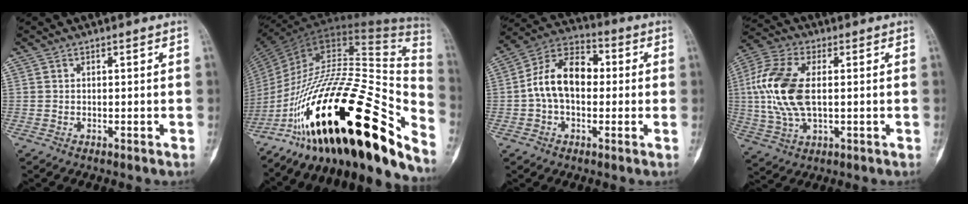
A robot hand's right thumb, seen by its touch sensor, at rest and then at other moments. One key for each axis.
{"total": 39.2, "fx": -21.7, "fy": 12.2, "fz": 30.2, "tx": -0.409, "ty": 0.065, "tz": -0.343}
{"total": 12.9, "fx": 0.3, "fy": 8.2, "fz": 10.0, "tx": -0.165, "ty": 0.036, "tz": -0.007}
{"total": 15.1, "fx": 1.2, "fy": 8.1, "fz": 12.7, "tx": -0.279, "ty": 0.006, "tz": 0.021}